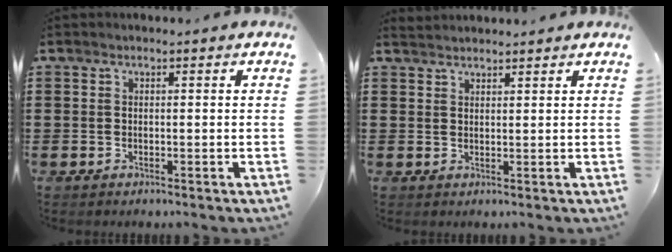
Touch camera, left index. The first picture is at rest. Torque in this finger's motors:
{"motor_torque": [1.08, -1.06, 0.00, 0.00]}